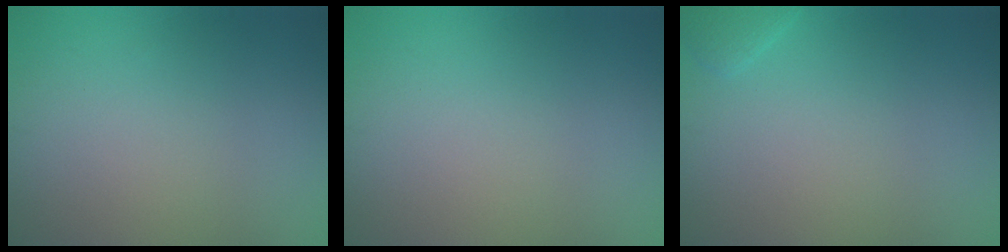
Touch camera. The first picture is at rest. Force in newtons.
{"total": 0.0}
{"total": 0.7, "press": 0.7, "slide": 0.1}